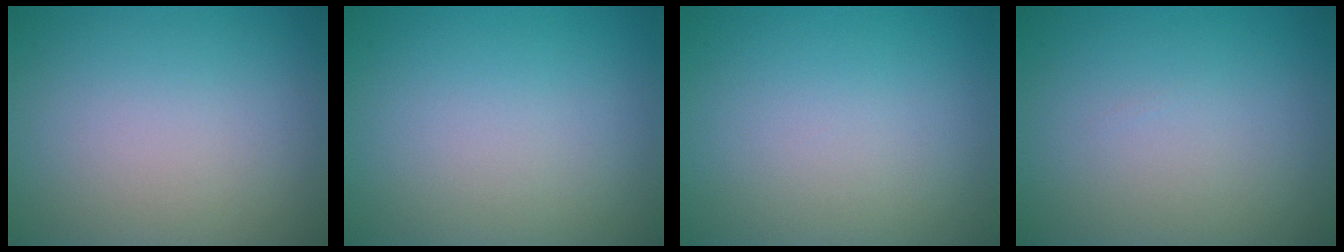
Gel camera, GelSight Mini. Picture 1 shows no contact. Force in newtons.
{"total": 0.0}
{"total": 0.0}
{"total": 0.0}